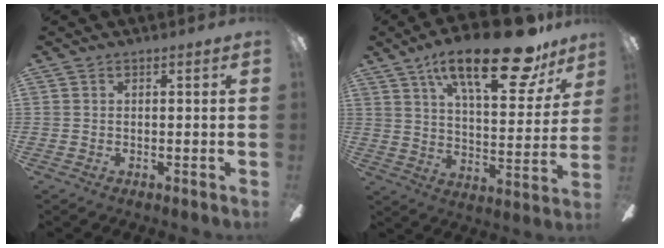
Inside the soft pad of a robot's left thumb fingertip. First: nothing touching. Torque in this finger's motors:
{"motor_torque": [0.34, 0.47, 1.53, -1.24, 0.46]}